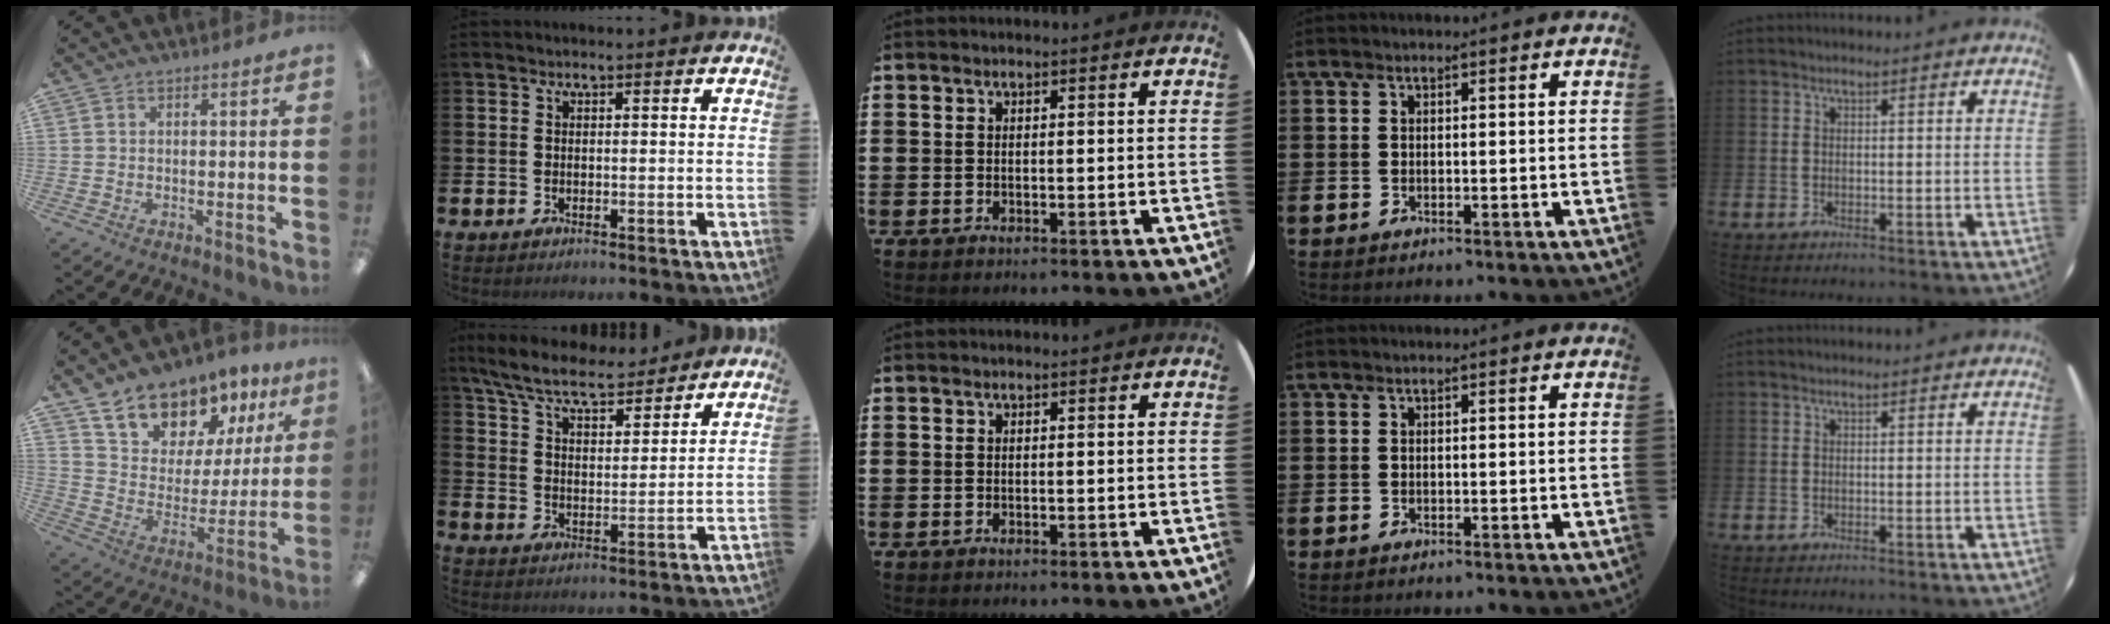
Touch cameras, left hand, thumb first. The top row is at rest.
{"thumb": {"total": 14.3, "force": [12.0, 7.1, 3.2], "torque": [-0.082, -0.091, 0.224]}, "index": {"total": 8.0, "force": [7.3, 1.5, 2.7], "torque": [-0.081, -0.039, 0.130]}}